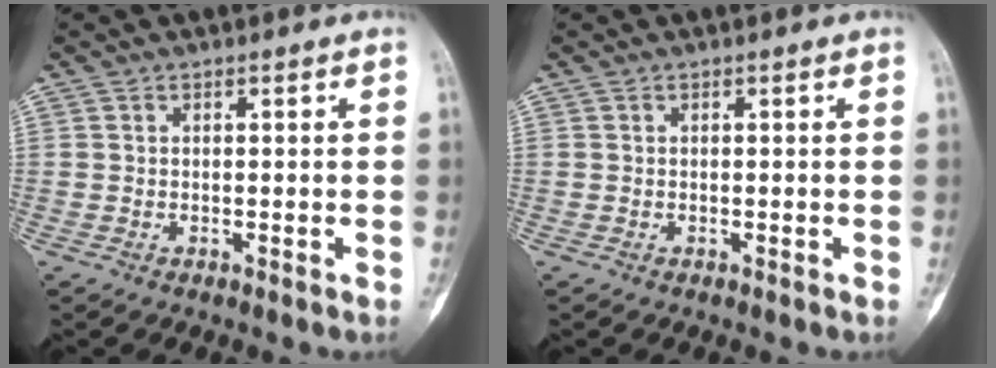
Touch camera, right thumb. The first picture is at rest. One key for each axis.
{"total": 0.0}